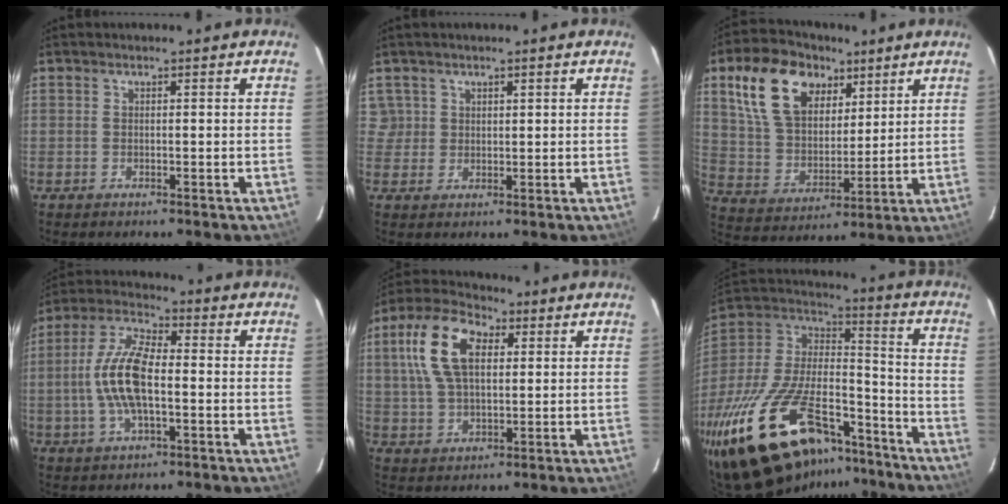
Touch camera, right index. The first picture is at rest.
{"total": 2.9, "force": [1.3, 2.6, -0.2], "torque": [0.026, 0.018, 0.023]}
{"total": 17.7, "force": [8.9, 11.0, 10.6], "torque": [-0.229, 0.047, 0.175]}
{"total": 12.2, "force": [-1.4, 4.8, 11.1], "torque": [-0.235, 0.010, -0.030]}
{"total": 13.9, "force": [4.0, 7.9, 10.8], "torque": [-0.220, 0.030, 0.071]}
{"total": 34.0, "force": [-21.9, 14.7, 21.5], "torque": [-0.425, -0.021, -0.342]}